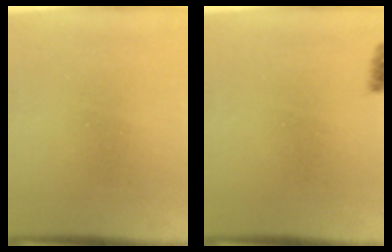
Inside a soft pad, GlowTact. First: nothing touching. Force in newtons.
{"total": 2.7}